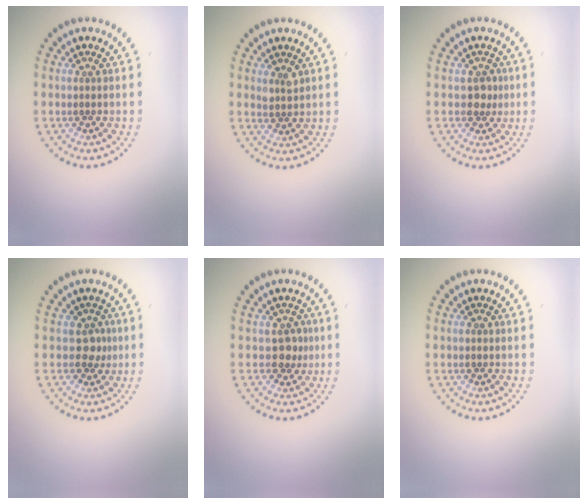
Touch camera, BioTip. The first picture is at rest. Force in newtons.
{"total": 1.2, "press": 1.0, "slide": 0.6}
{"total": 1.7, "press": 1.5, "slide": 0.9}
{"total": 1.8, "press": 1.4, "slide": 1.2}
{"total": 1.8, "press": 1.5, "slide": 1.1}
{"total": 0.6, "press": 0.6, "slide": 0.1}